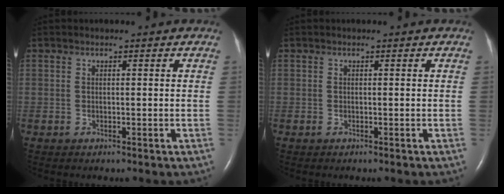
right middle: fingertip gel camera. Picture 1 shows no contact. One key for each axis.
{"total": 0.0}